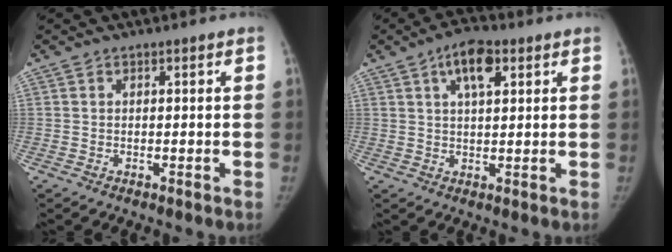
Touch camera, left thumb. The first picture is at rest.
{"total": 7.2, "force": [3.3, 3.2, 5.6], "torque": [-0.083, -0.001, 0.052]}